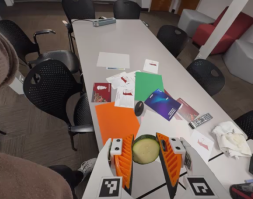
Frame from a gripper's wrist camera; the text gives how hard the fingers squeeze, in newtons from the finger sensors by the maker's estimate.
{"total": 16.1, "left": 17.7, "right": 14.6}